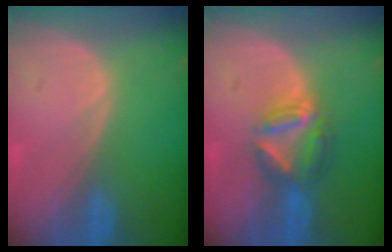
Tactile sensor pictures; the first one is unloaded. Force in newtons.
{"total": 6.2, "press": 5.5, "slide": 2.8}